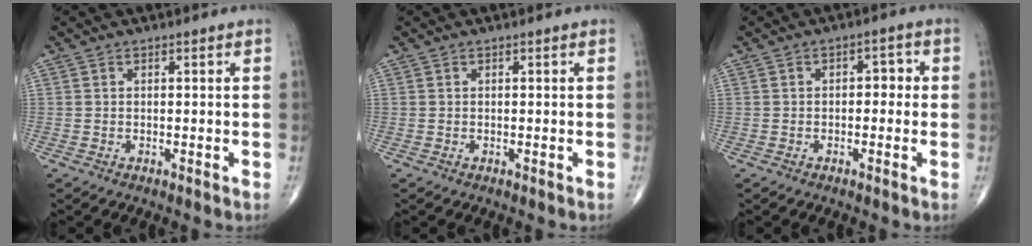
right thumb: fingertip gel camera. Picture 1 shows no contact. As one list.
[{"total": 0.0}, {"total": 3.4, "force": [0.0, 2.1, 2.7], "torque": [-0.015, 0.013, -0.008]}]